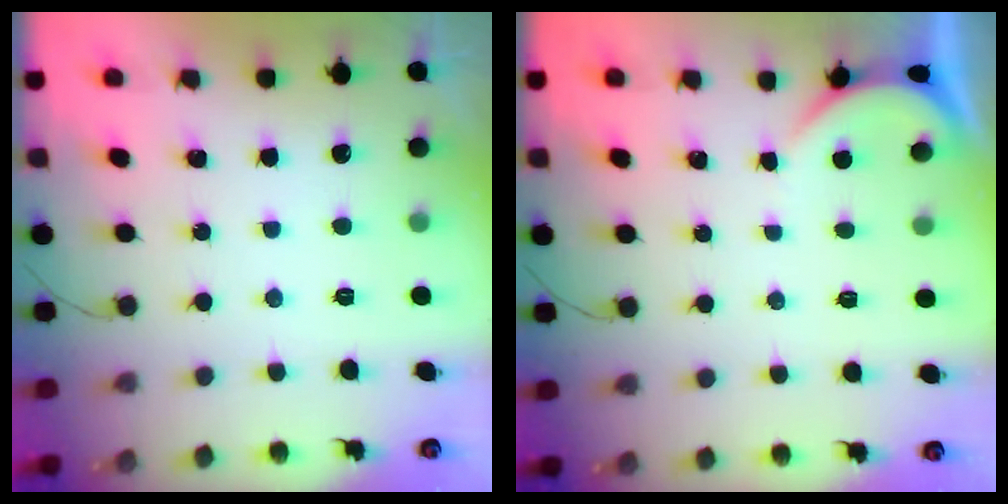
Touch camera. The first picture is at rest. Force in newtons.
{"total": 1.6, "press": 1.6, "slide": 0.2}